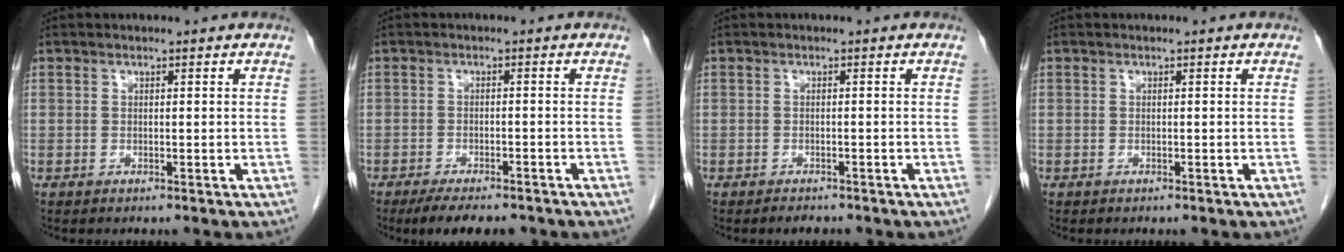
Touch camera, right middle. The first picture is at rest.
{"total": 7.3, "force": [-5.9, 2.1, 3.8], "torque": [-0.051, -0.007, -0.087]}
{"total": 1.5, "force": [-1.3, 0.5, 0.5], "torque": [-0.012, -0.002, -0.016]}
{"total": 0.0}